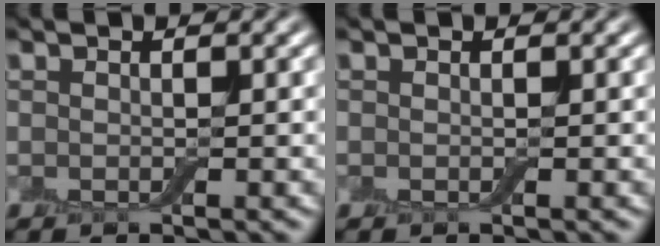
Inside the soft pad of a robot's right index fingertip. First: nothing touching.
{"total": 0.0}